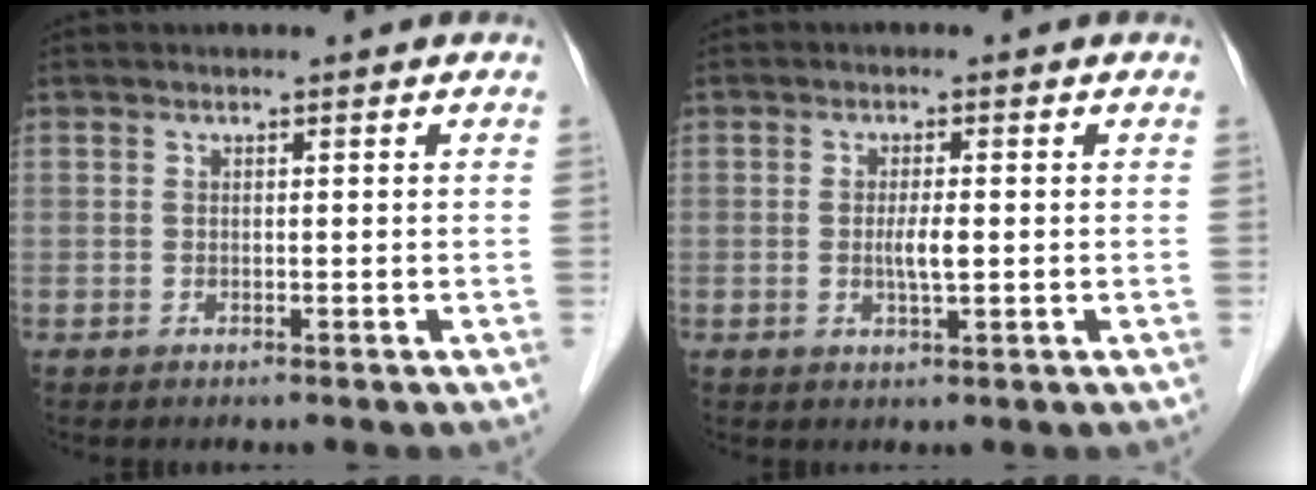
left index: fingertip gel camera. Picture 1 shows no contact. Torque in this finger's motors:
{"motor_torque": [0.36, 0.41, 0.08, 0.02]}